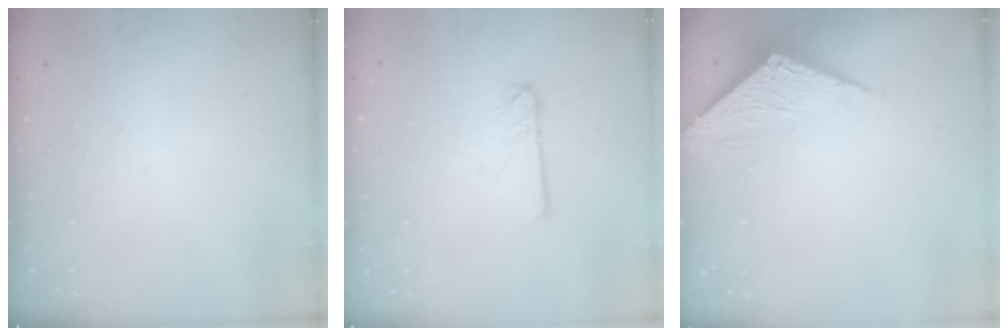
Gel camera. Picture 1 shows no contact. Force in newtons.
{"total": 3.6, "press": 3.5, "slide": 0.4}
{"total": 3.3, "press": 3.3, "slide": 0.2}